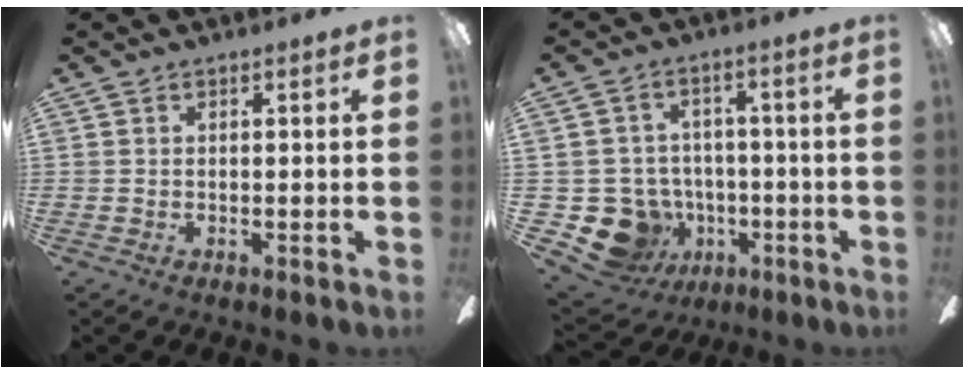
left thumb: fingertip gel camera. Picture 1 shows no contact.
{"total": 11.8, "force": [-4.4, 10.1, 4.1], "torque": [-0.100, 0.025, -0.069]}